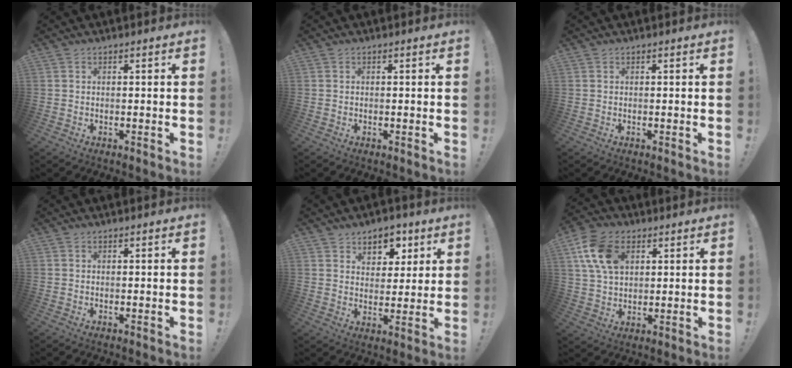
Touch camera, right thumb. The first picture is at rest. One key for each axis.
{"total": 0.0}
{"total": 0.0}
{"total": 0.0}
{"total": 7.4, "fx": 4.4, "fy": 5.6, "fz": 1.9, "tx": -0.013, "ty": -0.038, "tz": 0.083}
{"total": 13.3, "fx": 5.2, "fy": 9.2, "fz": 8.1, "tx": -0.153, "ty": -0.003, "tz": 0.102}